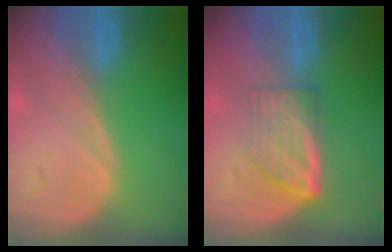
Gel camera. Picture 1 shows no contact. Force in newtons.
{"total": 5.8, "press": 5.2, "slide": 2.4}